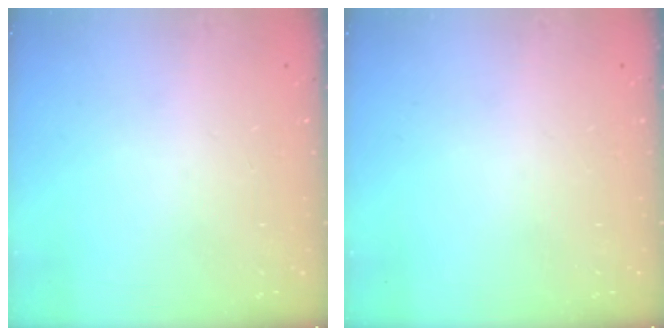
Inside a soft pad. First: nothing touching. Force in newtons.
{"total": 0.0}